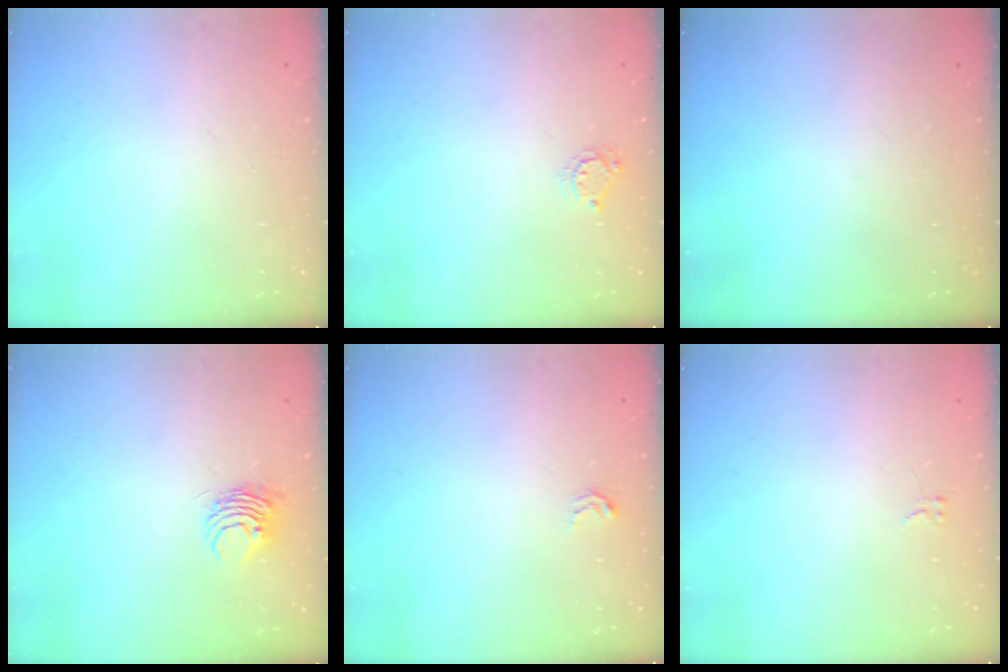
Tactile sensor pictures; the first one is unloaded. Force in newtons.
{"total": 4.5, "press": 4.5, "slide": 0.4}
{"total": 0.0}
{"total": 5.9, "press": 5.9, "slide": 0.2}
{"total": 2.7, "press": 2.7, "slide": 0.4}
{"total": 2.6, "press": 2.6, "slide": 0.3}